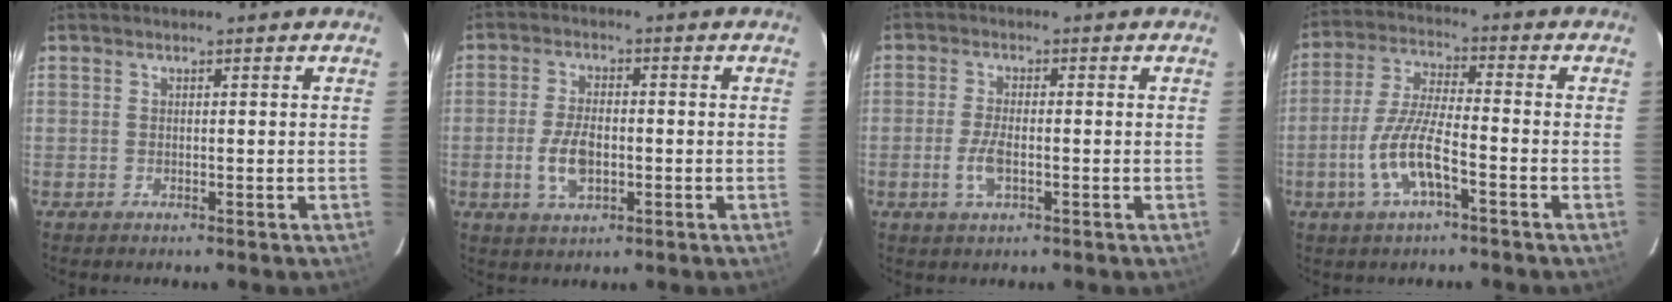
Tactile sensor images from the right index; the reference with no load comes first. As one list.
[{"total": 6.7, "force": [-1.6, 3.5, 5.4], "torque": [-0.115, -0.002, -0.027]}, {"total": 4.4, "force": [-1.5, 1.7, 3.8], "torque": [-0.083, -0.004, -0.029]}, {"total": 9.9, "force": [-4.3, 2.3, 8.6], "torque": [-0.184, -0.004, -0.081]}]